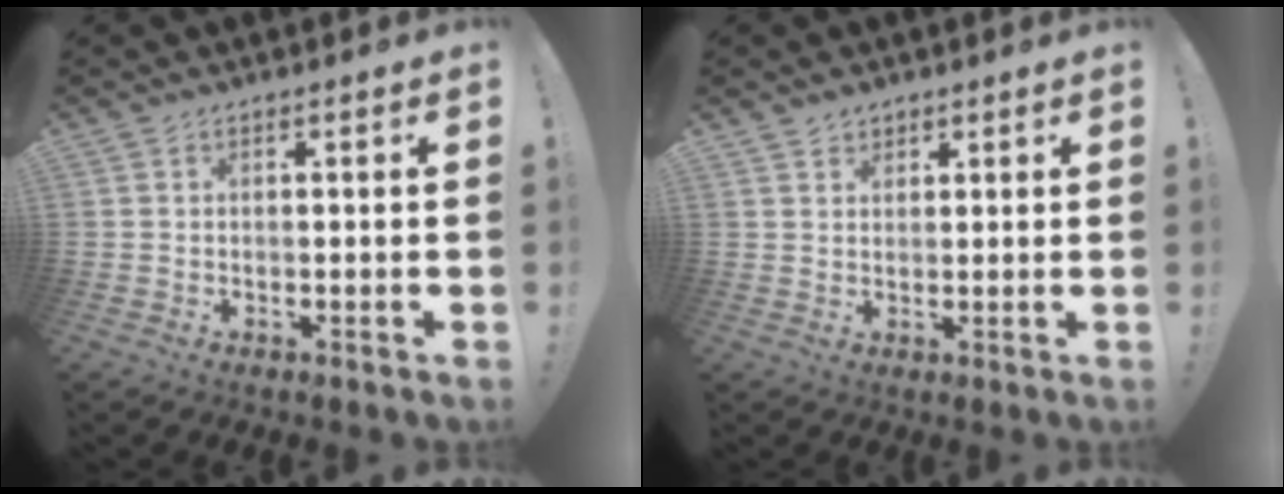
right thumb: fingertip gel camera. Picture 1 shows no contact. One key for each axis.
{"total": 2.4, "fx": 1.9, "fy": 1.4, "fz": 0.2, "tx": 0.001, "ty": -0.012, "tz": 0.034}